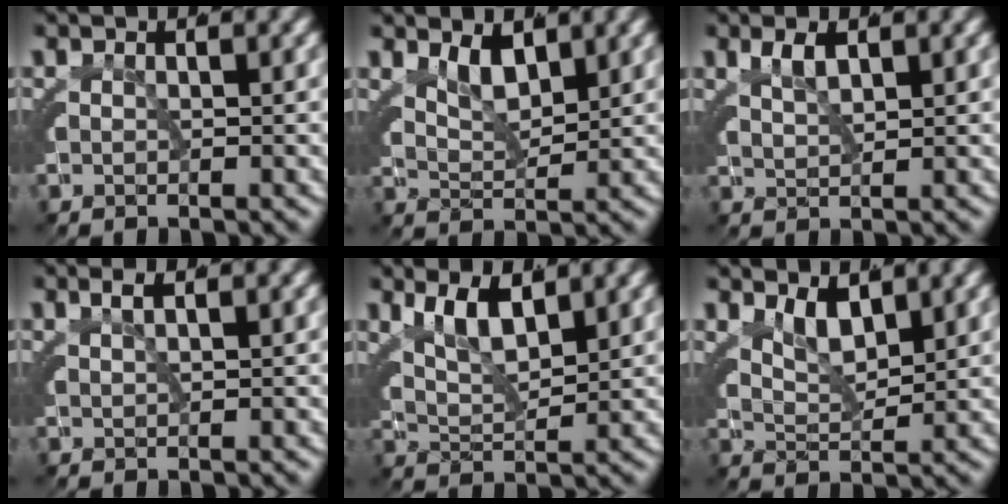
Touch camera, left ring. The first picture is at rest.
{"total": 2.8, "force": [1.9, 1.0, 1.8], "torque": [-0.032, -0.007, 0.036]}
{"total": 1.8, "force": [1.3, -0.2, 1.2], "torque": [-0.023, -0.003, 0.034]}
{"total": 1.1, "force": [0.7, -0.2, 0.7], "torque": [-0.011, 0.005, 0.016]}
{"total": 4.5, "force": [2.4, 2.2, 3.2], "torque": [-0.069, 0.002, 0.040]}
{"total": 2.8, "force": [2.0, 1.0, 1.8], "torque": [-0.034, -0.007, 0.036]}